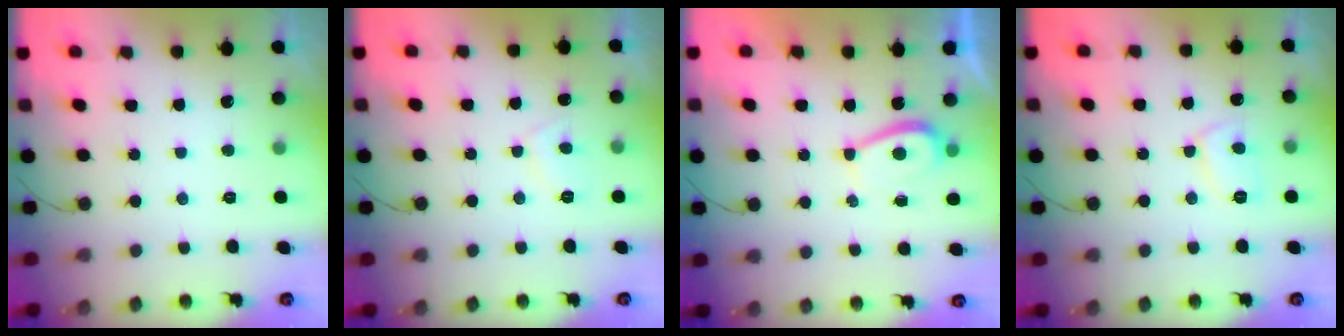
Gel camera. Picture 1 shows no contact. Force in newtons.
{"total": 3.2, "press": 3.1, "slide": 0.8}
{"total": 2.8, "press": 2.7, "slide": 0.5}
{"total": 6.8, "press": 6.7, "slide": 0.6}